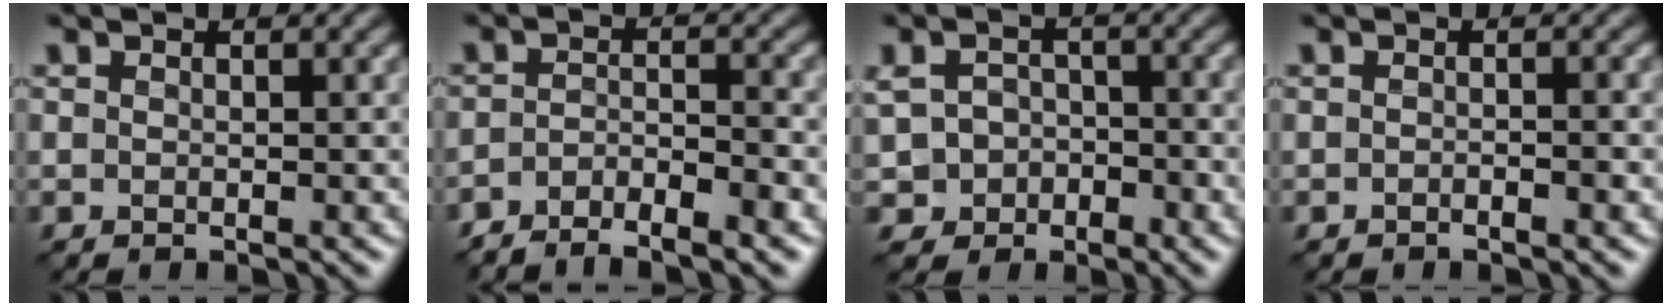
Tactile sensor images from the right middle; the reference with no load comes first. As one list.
[{"total": 4.6, "force": [-3.8, 0.7, 2.5], "torque": [-0.042, -0.002, -0.065]}, {"total": 3.1, "force": [-1.3, 2.7, 0.9], "torque": [-0.014, 0.005, -0.022]}, {"total": 1.1, "force": [-0.7, 0.1, 0.8], "torque": [-0.002, 0.004, -0.015]}]